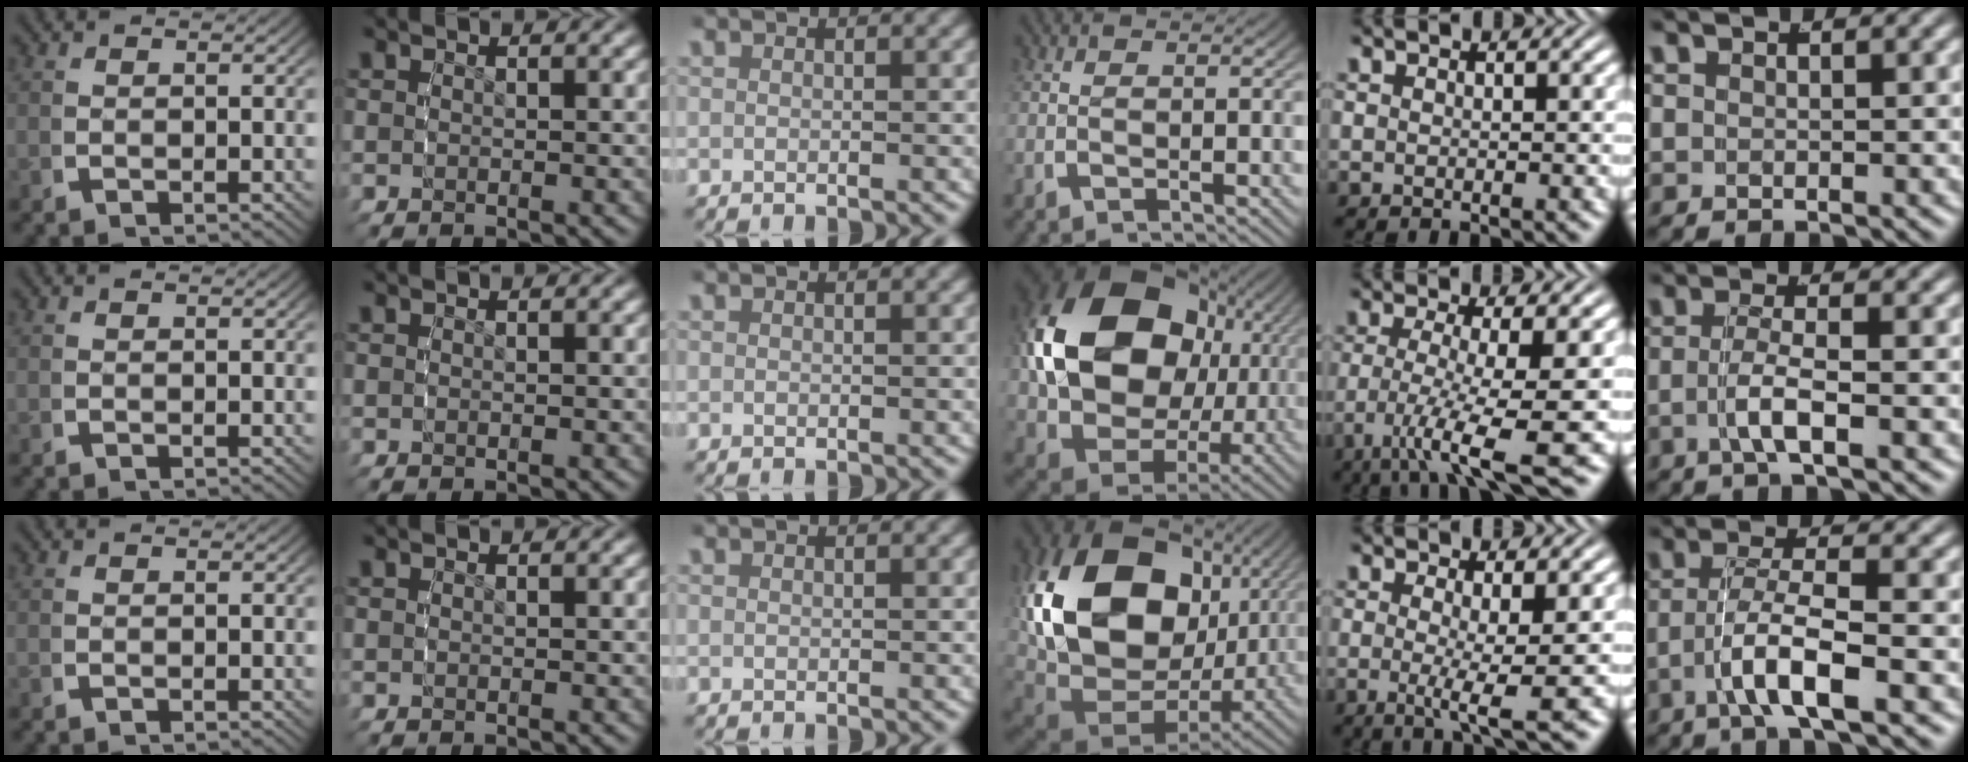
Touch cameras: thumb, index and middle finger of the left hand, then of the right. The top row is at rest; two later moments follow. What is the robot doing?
{"motion": "grasp_and_lifting", "object": "bowl"}